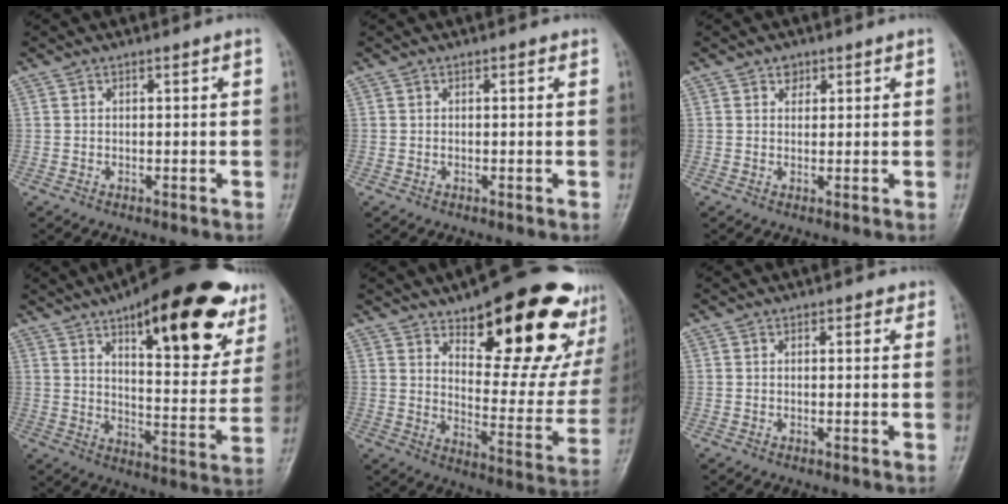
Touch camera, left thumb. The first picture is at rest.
{"total": 0.0}
{"total": 1.7, "force": [1.0, 1.3, 0.4], "torque": [0.008, -0.004, 0.011]}
{"total": 27.3, "force": [14.9, 9.9, 20.6], "torque": [-0.243, -0.038, 0.214]}
{"total": 26.2, "force": [15.2, 10.3, 18.7], "torque": [-0.198, -0.069, 0.217]}
{"total": 0.7, "force": [0.4, 0.6, 0.1], "torque": [0.015, -0.001, 0.000]}